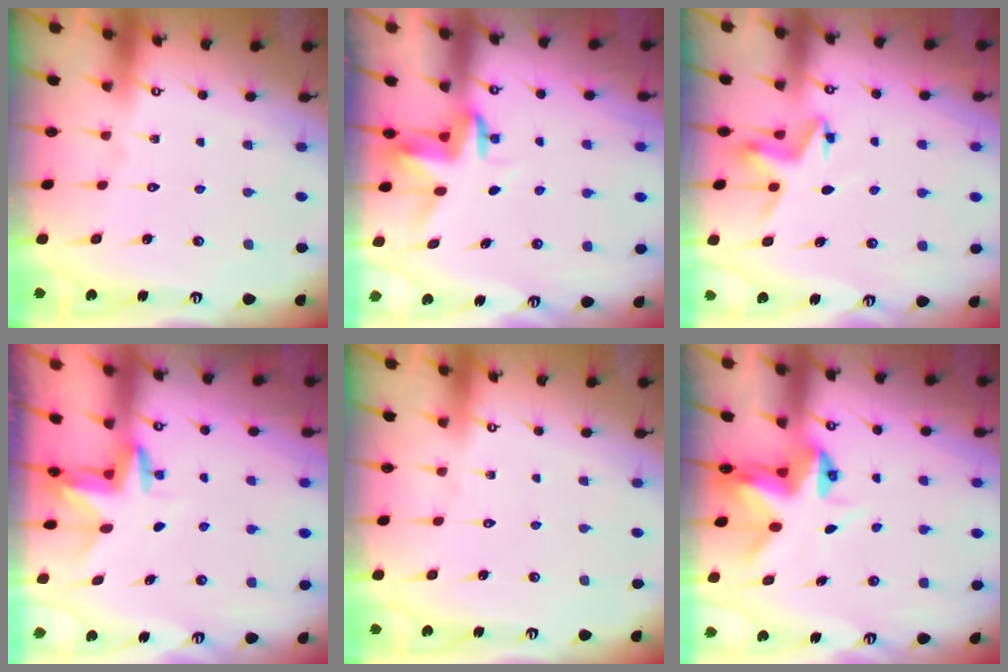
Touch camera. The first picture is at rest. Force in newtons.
{"total": 3.5, "press": 3.5, "slide": 0.2}
{"total": 6.3, "press": 6.3, "slide": 0.7}
{"total": 3.3, "press": 3.3, "slide": 0.3}
{"total": 0.0}
{"total": 4.1, "press": 4.1, "slide": 0.2}